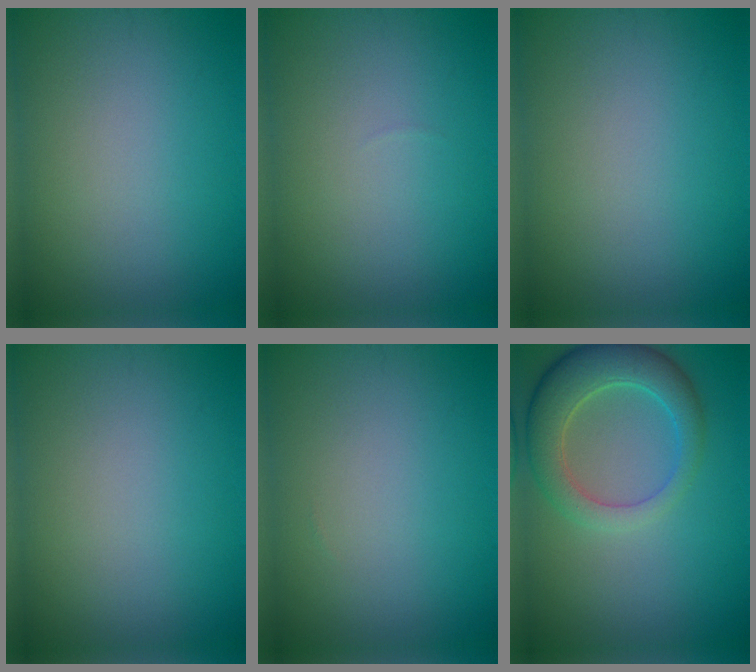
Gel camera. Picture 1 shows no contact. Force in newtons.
{"total": 0.0}
{"total": 0.0}
{"total": 0.0}
{"total": 0.0}
{"total": 5.3, "press": 5.3, "slide": 0.8}